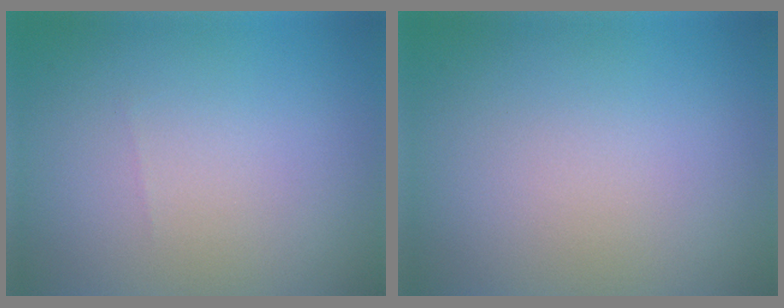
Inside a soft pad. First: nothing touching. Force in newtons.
{"total": 0.0}